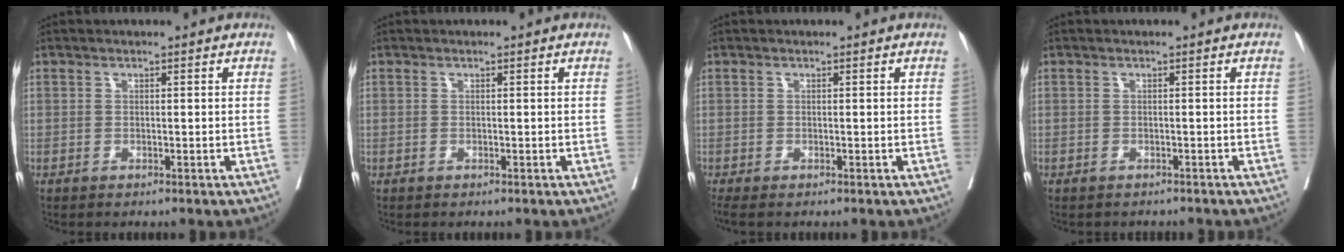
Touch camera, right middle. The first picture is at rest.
{"total": 0.0}
{"total": 1.5, "force": [-1.3, 0.1, 0.8], "torque": [-0.012, -0.007, -0.022]}
{"total": 2.2, "force": [-2.0, 0.8, 0.2], "torque": [-0.006, -0.002, -0.028]}